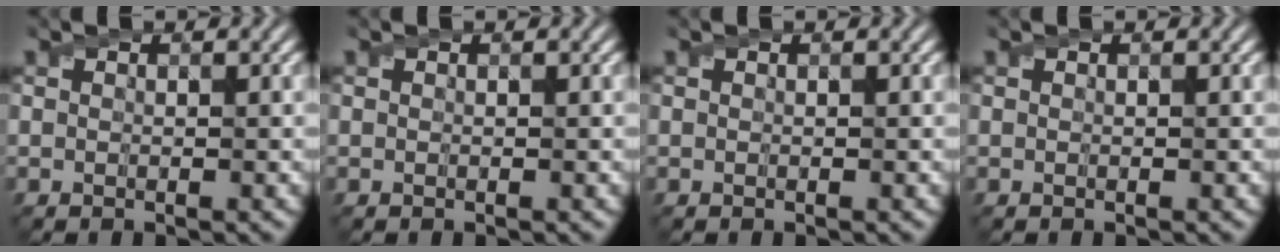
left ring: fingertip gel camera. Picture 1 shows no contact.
{"total": 0.0}
{"total": 0.0}
{"total": 0.0}